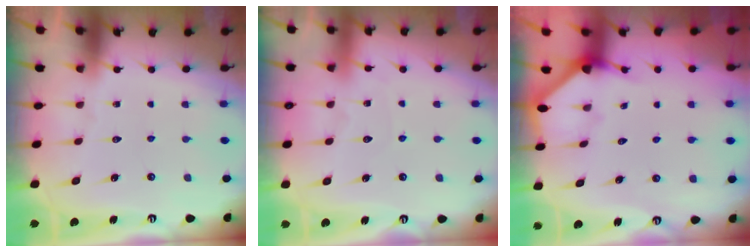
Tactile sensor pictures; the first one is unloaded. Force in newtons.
{"total": 4.9, "press": 4.8, "slide": 0.6}
{"total": 3.4, "press": 3.3, "slide": 0.4}